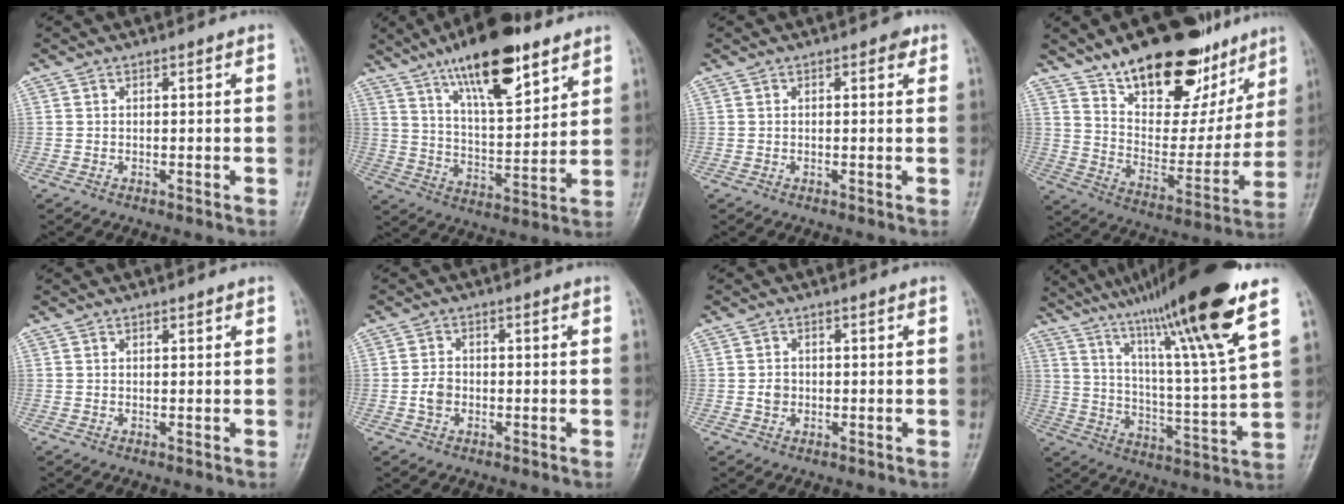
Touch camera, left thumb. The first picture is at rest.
{"total": 18.1, "force": [11.4, 6.0, 12.8], "torque": [-0.179, -0.054, 0.195]}
{"total": 1.6, "force": [0.8, 0.9, 1.1], "torque": [-0.004, 0.000, 0.007]}
{"total": 24.3, "force": [16.7, 11.4, 13.4], "torque": [-0.154, -0.084, 0.269]}
{"total": 0.6, "force": [0.5, 0.2, 0.2], "torque": [-0.005, -0.003, 0.008]}
{"total": 2.7, "force": [-0.6, 2.1, 1.7], "torque": [-0.028, 0.007, -0.015]}
{"total": 1.9, "force": [-0.1, 1.6, 0.9], "torque": [-0.006, 0.004, -0.002]}
{"total": 24.0, "force": [15.4, 0.9, 18.4], "torque": [-0.286, -0.051, 0.256]}